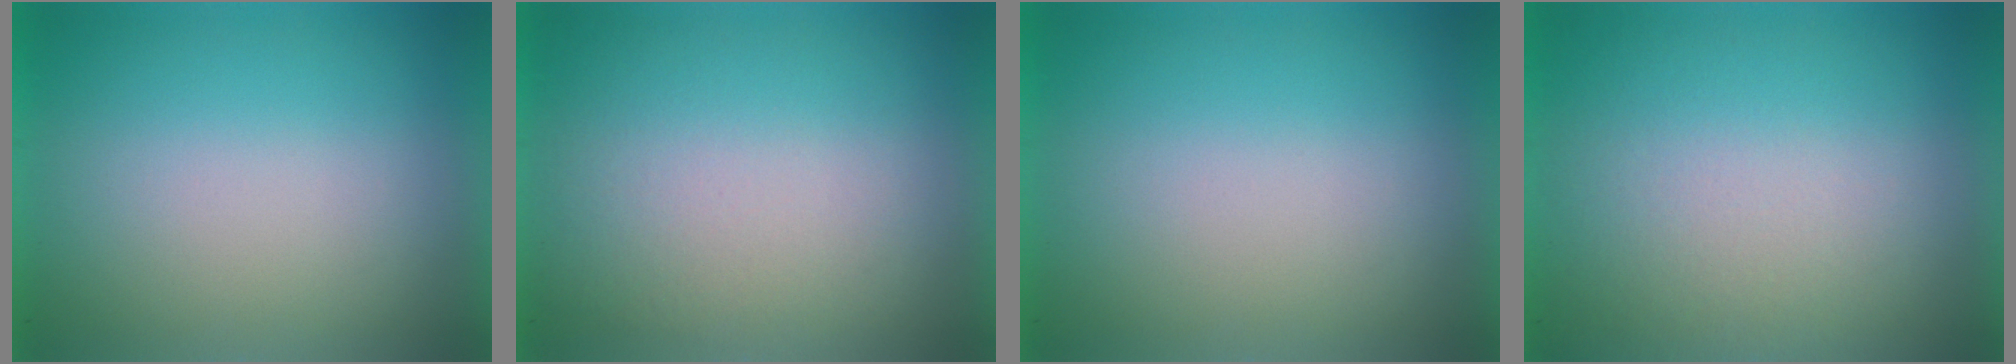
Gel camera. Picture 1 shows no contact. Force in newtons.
{"total": 1.4}
{"total": 0.0}
{"total": 2.7}